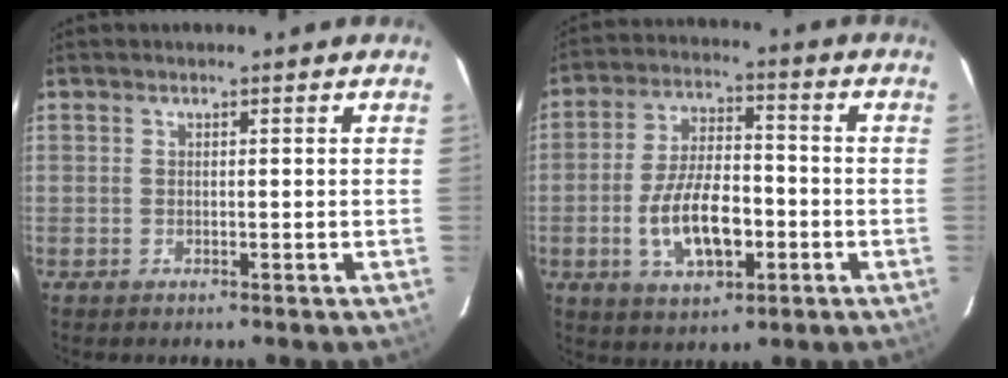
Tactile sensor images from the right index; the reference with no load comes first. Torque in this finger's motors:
{"motor_torque": [1.17, -0.97, 0.49, 0.18]}